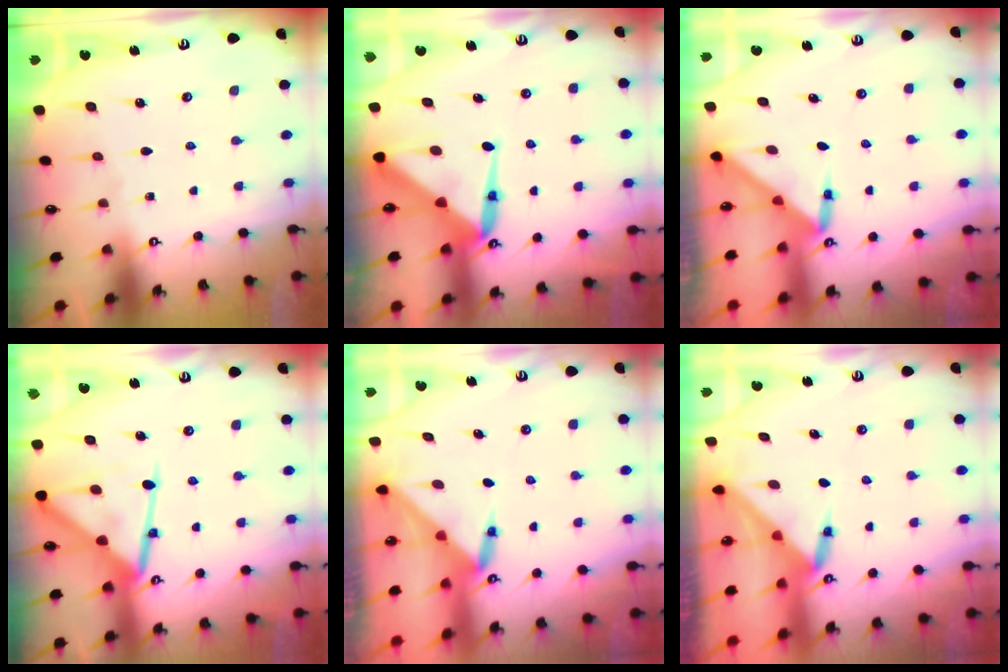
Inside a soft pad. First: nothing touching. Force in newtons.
{"total": 8.4, "press": 8.4, "slide": 0.7}
{"total": 3.0, "press": 3.0, "slide": 0.3}
{"total": 12.3, "press": 12.3, "slide": 0.9}
{"total": 3.6, "press": 3.6, "slide": 0.3}
{"total": 3.4, "press": 3.4, "slide": 0.3}